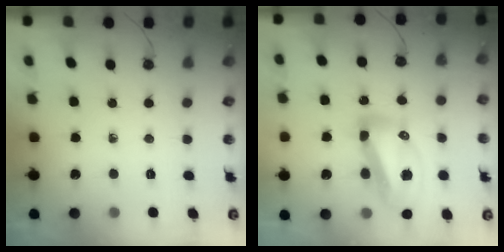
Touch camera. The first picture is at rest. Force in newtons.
{"total": 16.0, "press": 15.9, "slide": 1.8}